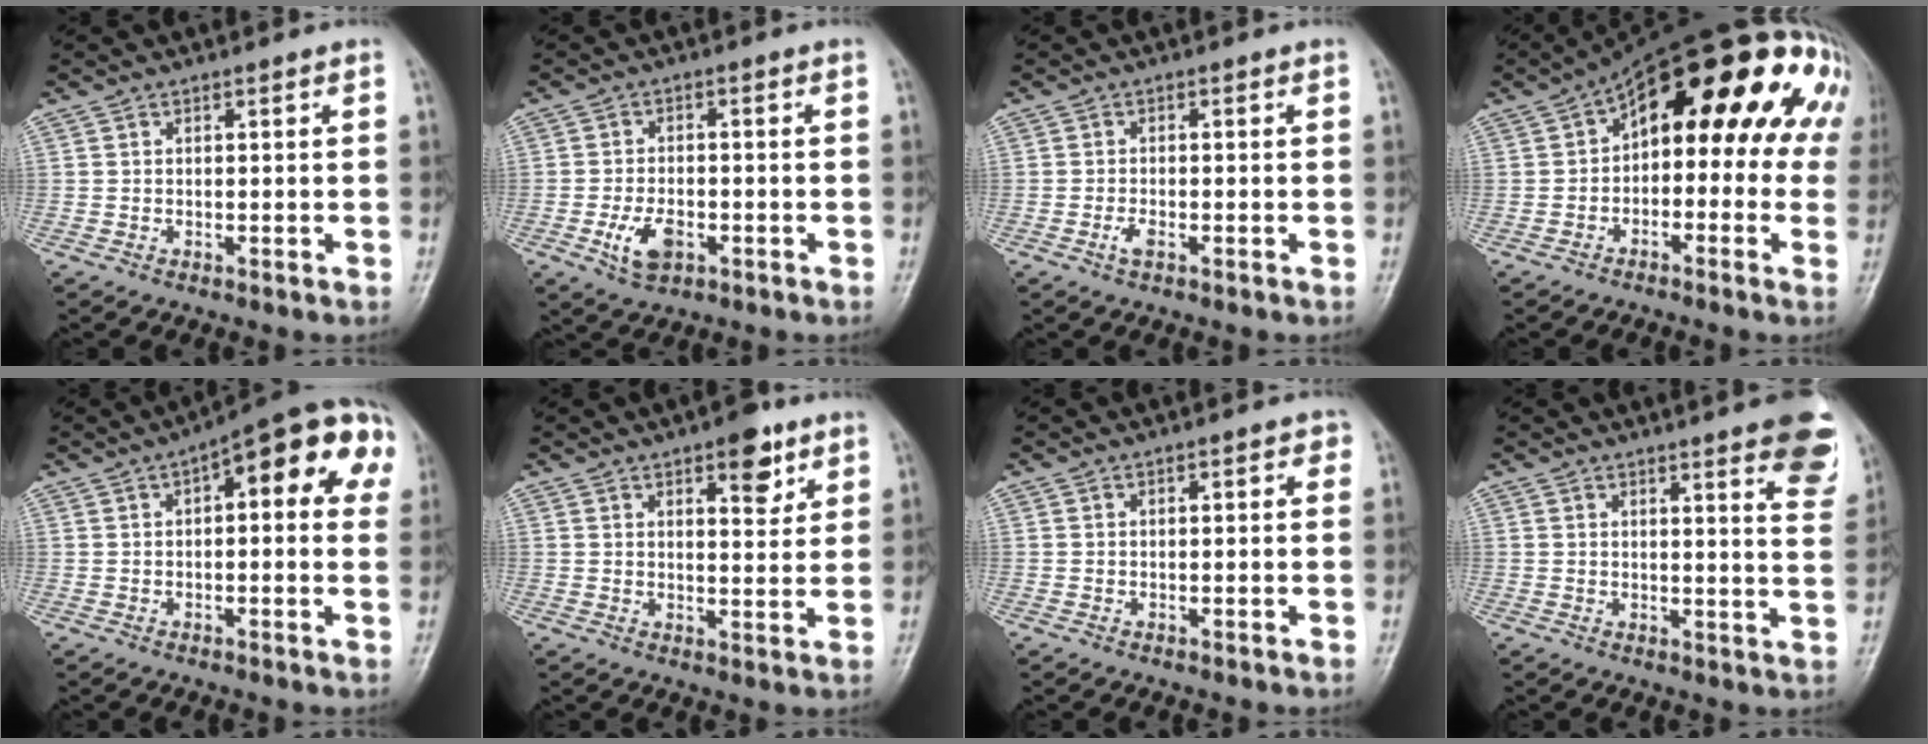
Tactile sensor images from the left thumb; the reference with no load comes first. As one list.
[{"total": 5.7, "force": [-2.5, 3.3, 3.9], "torque": [-0.073, 0.007, -0.042]}, {"total": 1.7, "force": [-1.1, 0.7, 1.1], "torque": [-0.029, 0.004, -0.022]}, {"total": 20.9, "force": [3.8, 10.8, 17.5], "torque": [-0.192, 0.048, 0.035]}, {"total": 15.7, "force": [4.9, 6.1, 13.6], "torque": [-0.139, 0.025, 0.046]}, {"total": 6.7, "force": [3.9, 2.9, 4.6], "torque": [-0.040, -0.021, 0.048]}, {"total": 1.6, "force": [0.5, 0.9, 1.3], "torque": [-0.006, 0.003, 0.001]}, {"total": 12.5, "force": [7.8, 2.5, 9.4], "torque": [-0.087, -0.034, 0.080]}]